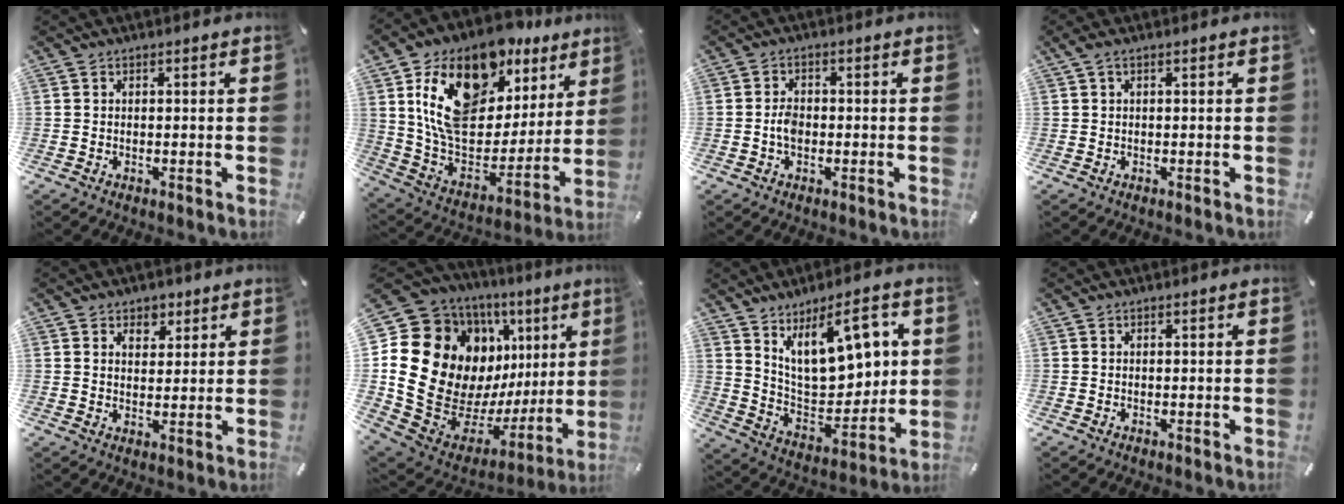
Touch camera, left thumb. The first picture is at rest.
{"total": 21.4, "force": [11.9, 13.0, 12.0], "torque": [-0.226, -0.068, 0.213]}
{"total": 3.1, "force": [-0.8, 2.0, 2.3], "torque": [-0.043, 0.008, -0.014]}
{"total": 1.2, "force": [0.3, 0.3, 1.1], "torque": [-0.024, 0.002, 0.004]}
{"total": 4.2, "force": [2.4, 3.4, 0.8], "torque": [0.011, -0.013, 0.034]}
{"total": 22.7, "force": [5.0, 17.0, 14.3], "torque": [-0.236, -0.088, 0.133]}
{"total": 15.8, "force": [8.5, 8.3, 10.4], "torque": [-0.156, -0.048, 0.150]}
{"total": 0.0}